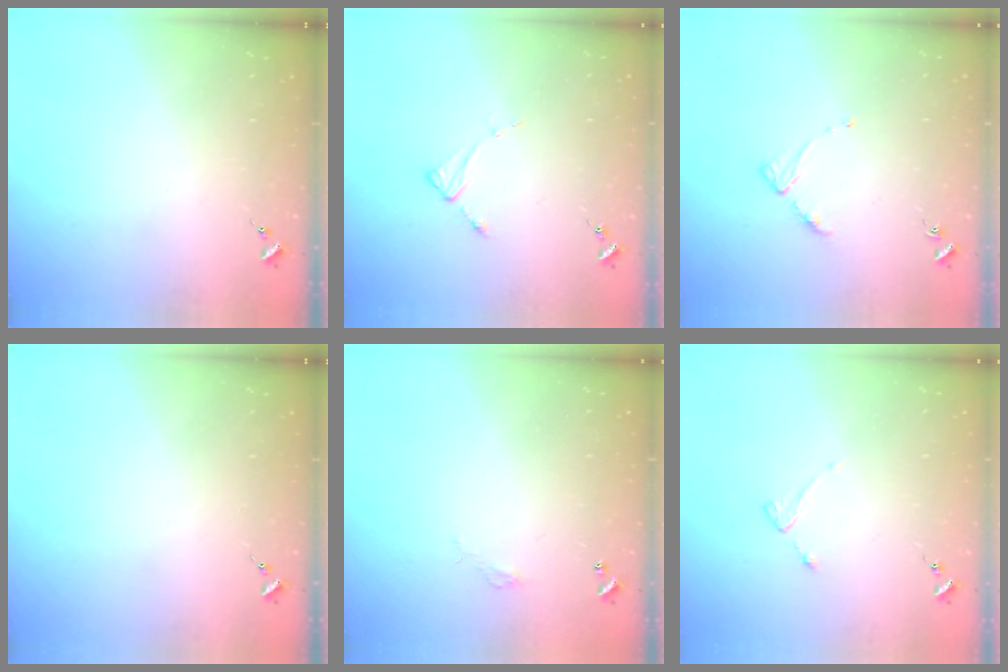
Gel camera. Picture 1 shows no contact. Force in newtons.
{"total": 2.6, "press": 2.6, "slide": 0.4}
{"total": 4.5, "press": 4.4, "slide": 0.6}
{"total": 0.0}
{"total": 2.7, "press": 2.7, "slide": 0.2}
{"total": 2.7, "press": 2.6, "slide": 0.5}